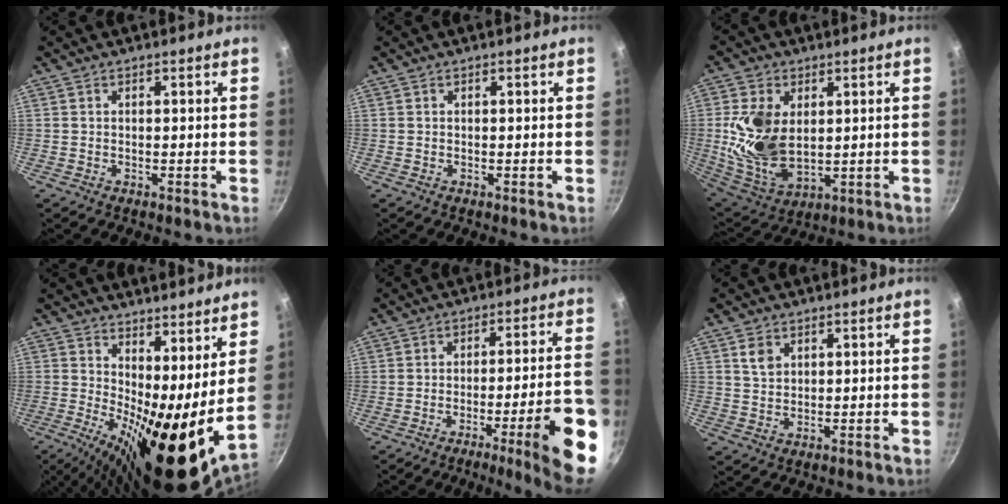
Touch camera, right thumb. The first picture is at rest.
{"total": 0.0}
{"total": 14.4, "force": [2.1, 9.1, 11.0], "torque": [-0.204, -0.026, 0.052]}
{"total": 17.8, "force": [4.7, 5.9, 16.1], "torque": [-0.229, -0.046, 0.073]}
{"total": 16.2, "force": [-6.9, 2.2, 14.5], "torque": [-0.185, 0.034, -0.087]}
{"total": 3.3, "force": [1.4, 2.4, 1.8], "torque": [-0.023, -0.002, 0.031]}